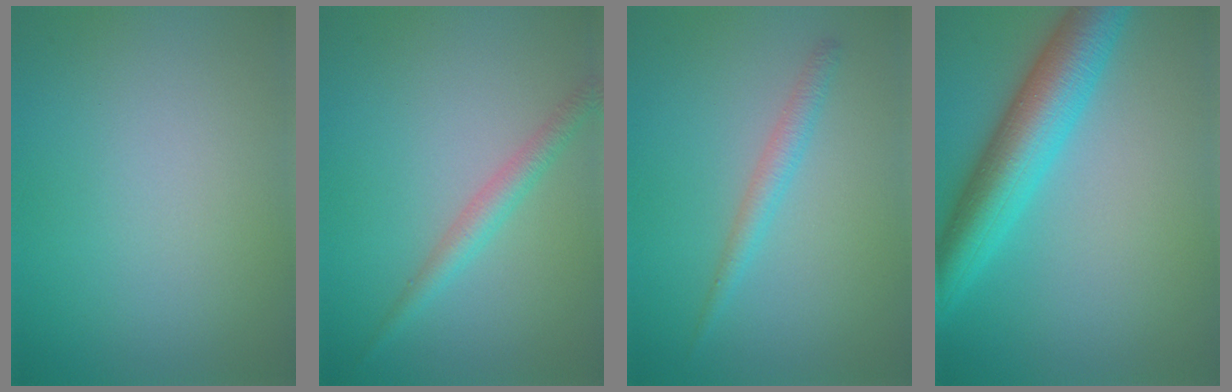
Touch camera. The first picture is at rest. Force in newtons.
{"total": 2.3, "press": 2.3, "slide": 0.1}
{"total": 1.8, "press": 1.8, "slide": 0.1}
{"total": 7.7, "press": 7.7, "slide": 0.1}